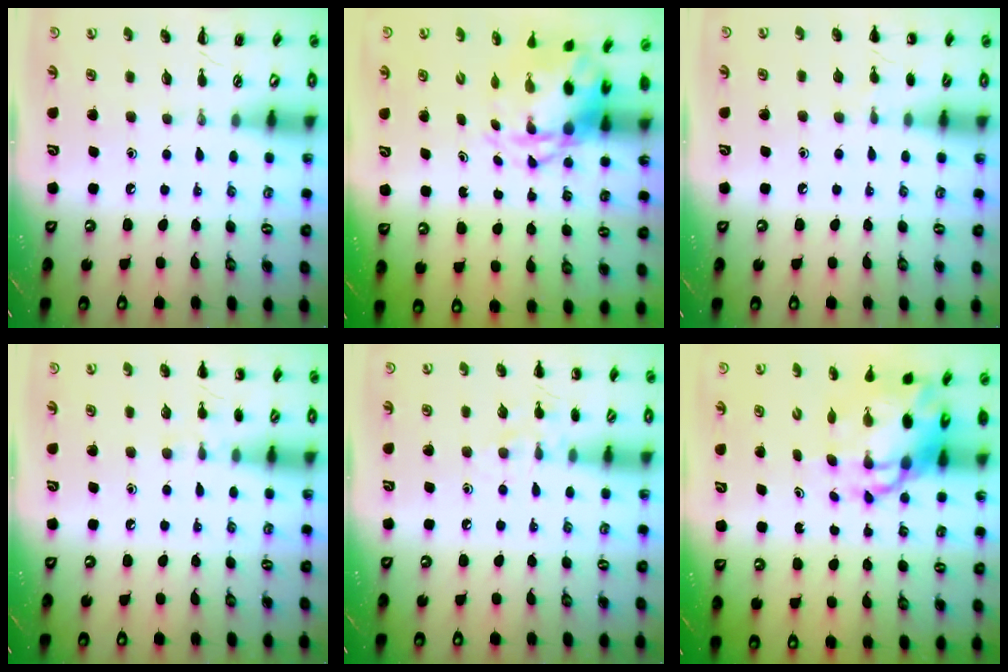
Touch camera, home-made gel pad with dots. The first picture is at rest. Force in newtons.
{"total": 4.3, "press": 4.1, "slide": 1.1}
{"total": 6.1, "press": 5.9, "slide": 1.5}
{"total": 6.3, "press": 6.0, "slide": 2.0}
{"total": 7.6, "press": 7.4, "slide": 1.7}
{"total": 9.2, "press": 8.9, "slide": 2.6}